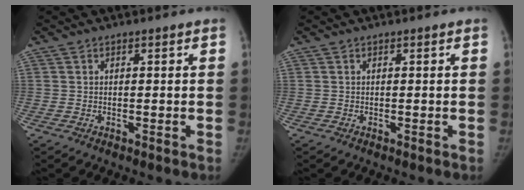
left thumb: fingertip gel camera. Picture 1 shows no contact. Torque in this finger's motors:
{"motor_torque": [-0.01, 0.01, 0.13, -0.14, 0.01]}